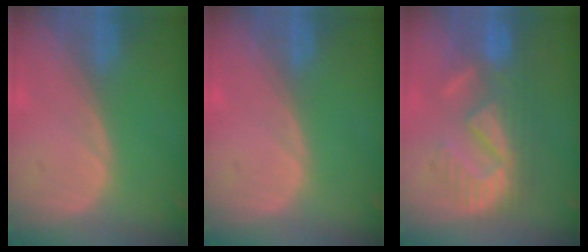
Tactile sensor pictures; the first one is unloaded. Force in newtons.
{"total": 0.0}
{"total": 8.9, "press": 8.8, "slide": 1.8}